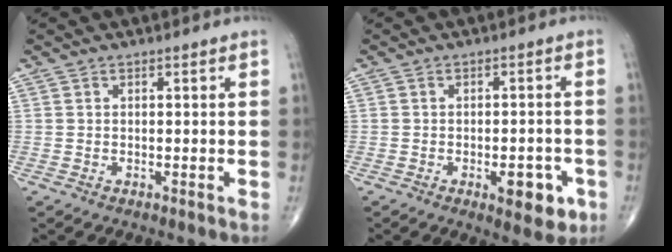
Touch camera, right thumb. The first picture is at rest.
{"total": 7.0, "force": [-2.9, 3.1, 5.6], "torque": [-0.055, 0.008, -0.032]}